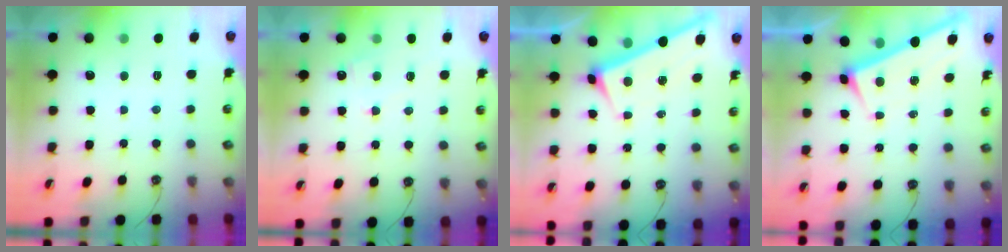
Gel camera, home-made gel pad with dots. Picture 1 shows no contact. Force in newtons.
{"total": 3.2, "press": 3.1, "slide": 0.8}
{"total": 3.3, "press": 3.3, "slide": 0.0}
{"total": 2.6, "press": 2.6, "slide": 0.2}